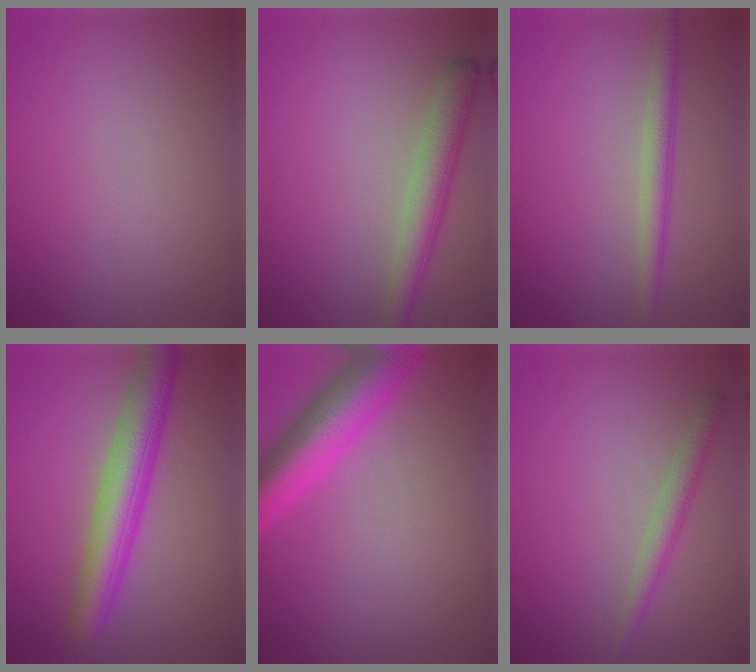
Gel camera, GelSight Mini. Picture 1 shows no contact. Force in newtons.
{"total": 3.8, "press": 3.8, "slide": 0.1}
{"total": 2.4, "press": 2.4, "slide": 0.0}
{"total": 6.1, "press": 6.1, "slide": 0.2}
{"total": 6.6, "press": 6.6, "slide": 0.2}
{"total": 2.0, "press": 2.0, "slide": 0.0}